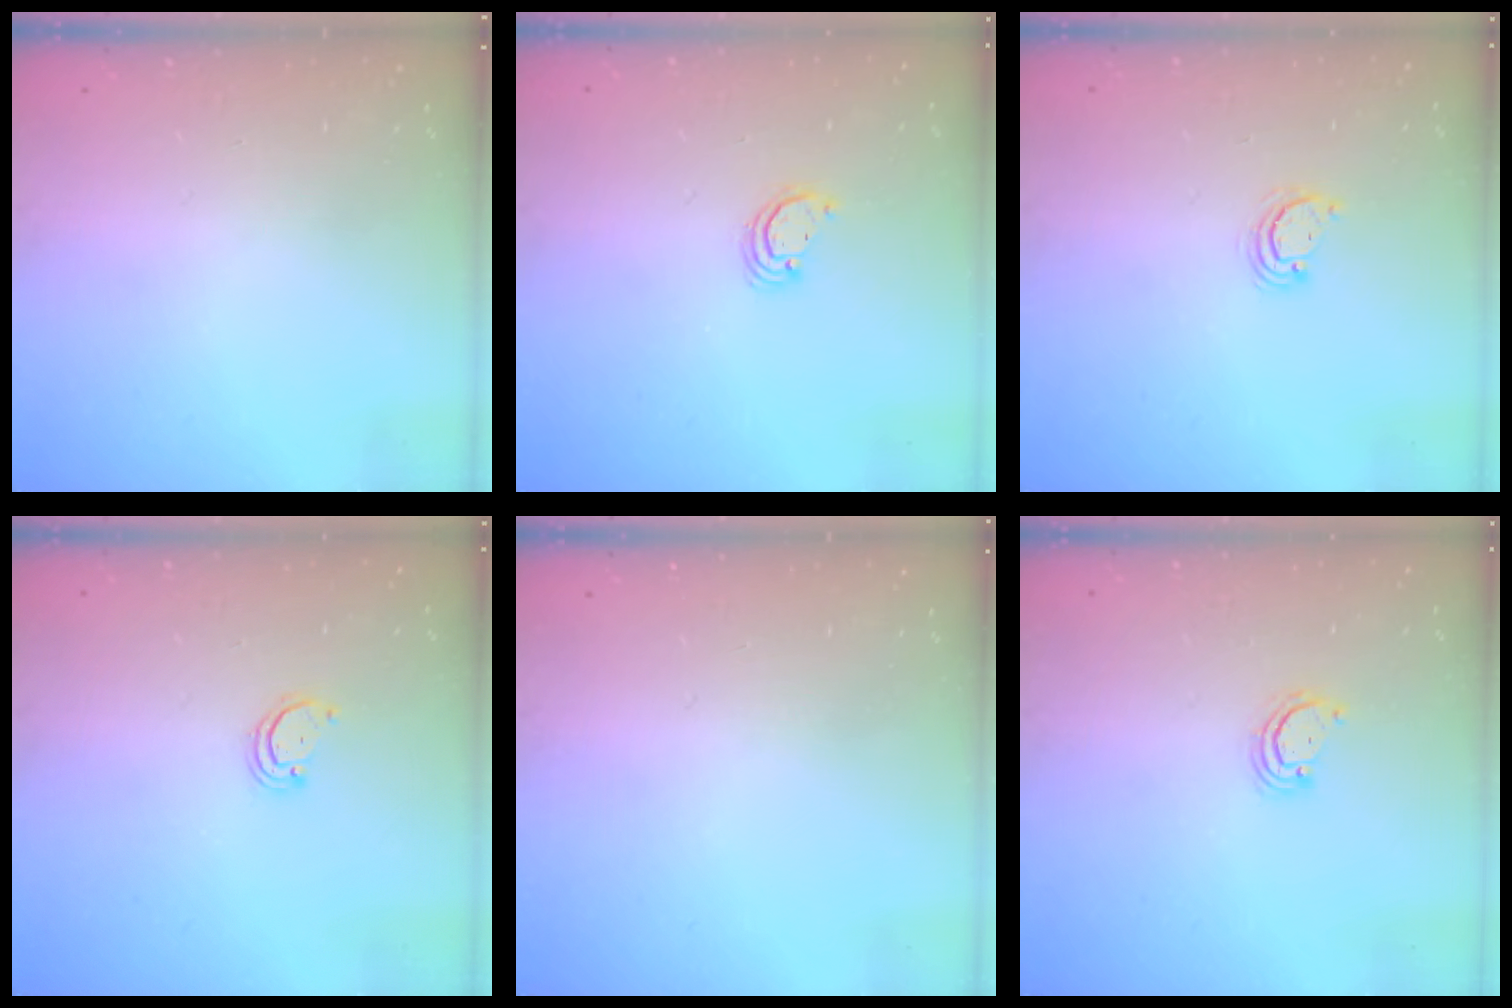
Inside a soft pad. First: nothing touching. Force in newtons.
{"total": 2.8, "press": 2.8, "slide": 0.2}
{"total": 3.0, "press": 3.0, "slide": 0.2}
{"total": 2.2, "press": 2.2, "slide": 0.2}
{"total": 0.0}
{"total": 3.3, "press": 3.3, "slide": 0.4}